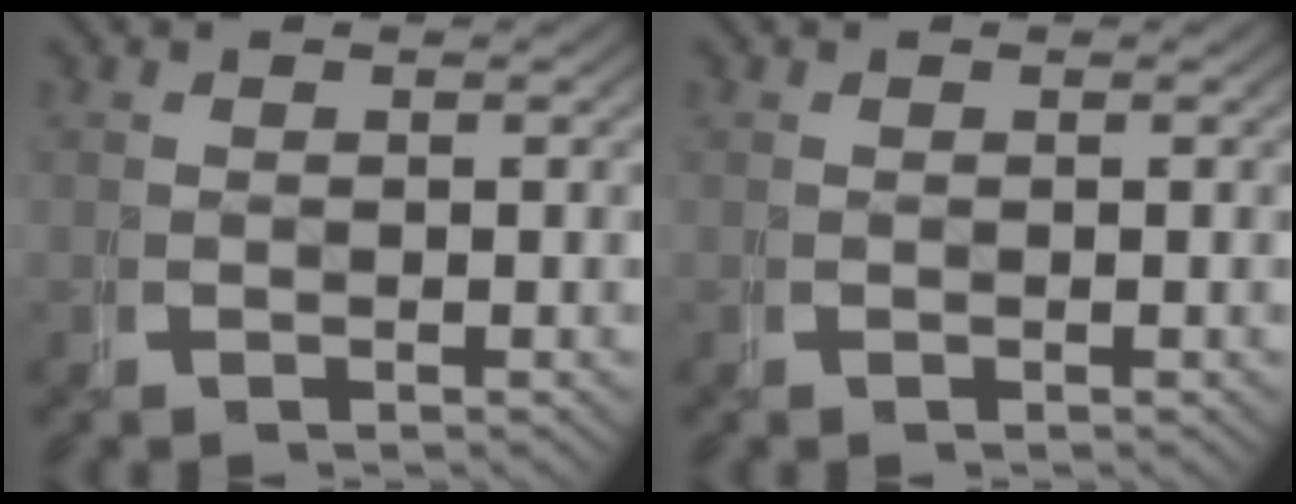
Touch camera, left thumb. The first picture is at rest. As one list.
[{"total": 0.0}]